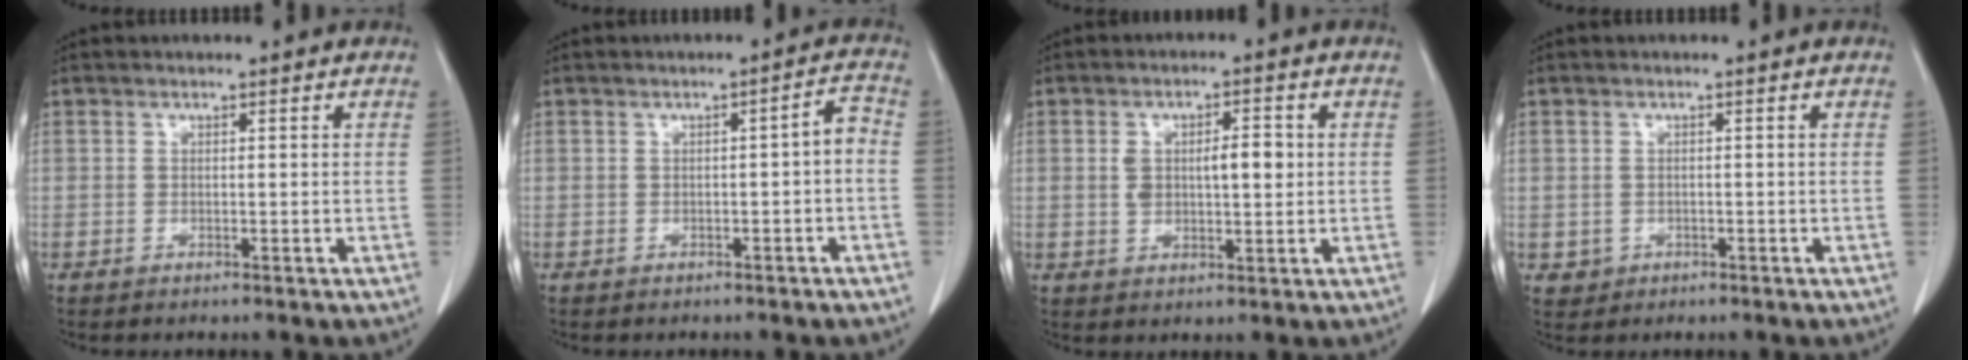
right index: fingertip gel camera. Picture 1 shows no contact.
{"total": 3.0, "force": [-0.4, 0.5, 2.9], "torque": [-0.040, 0.012, -0.006]}
{"total": 6.3, "force": [0.8, 2.5, 5.7], "torque": [-0.098, 0.011, 0.019]}
{"total": 2.2, "force": [-0.1, 2.1, 0.2], "torque": [-0.001, 0.003, 0.006]}